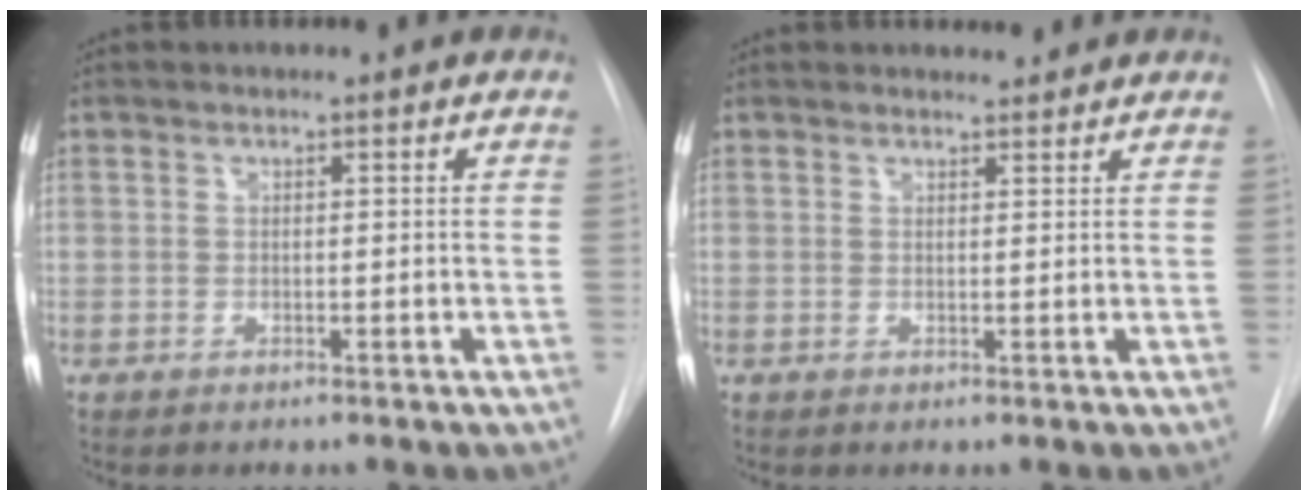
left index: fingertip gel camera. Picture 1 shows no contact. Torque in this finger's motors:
{"motor_torque": [0.33, -0.33, 0.05, 0.01]}